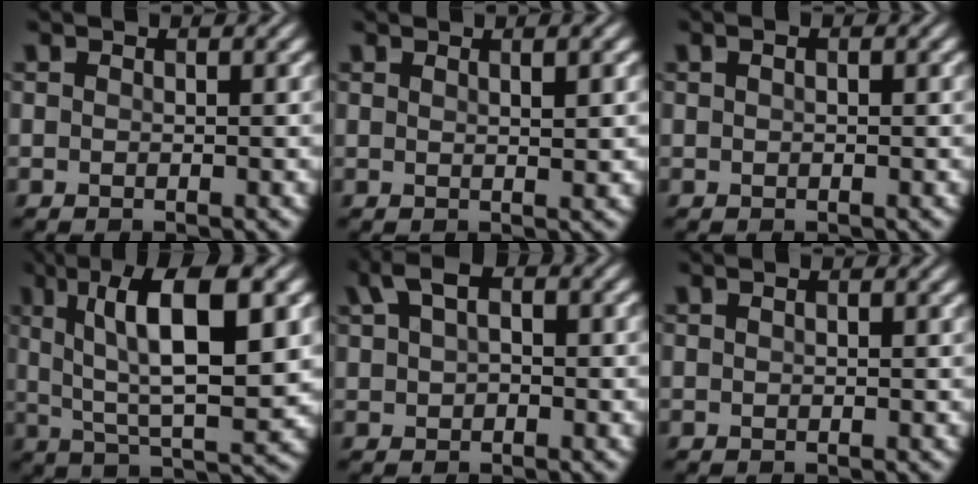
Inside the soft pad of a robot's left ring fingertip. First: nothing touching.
{"total": 2.0, "force": [0.9, 0.5, 1.7], "torque": [-0.018, 0.004, 0.009]}
{"total": 1.3, "force": [0.6, 0.7, 1.0], "torque": [-0.012, -0.002, 0.004]}
{"total": 11.0, "force": [3.2, 3.1, 10.1], "torque": [-0.159, 0.010, 0.055]}
{"total": 4.8, "force": [1.7, 2.8, 3.5], "torque": [-0.066, 0.015, 0.025]}
{"total": 0.7, "force": [0.3, 0.2, 0.6], "torque": [-0.010, 0.000, 0.004]}